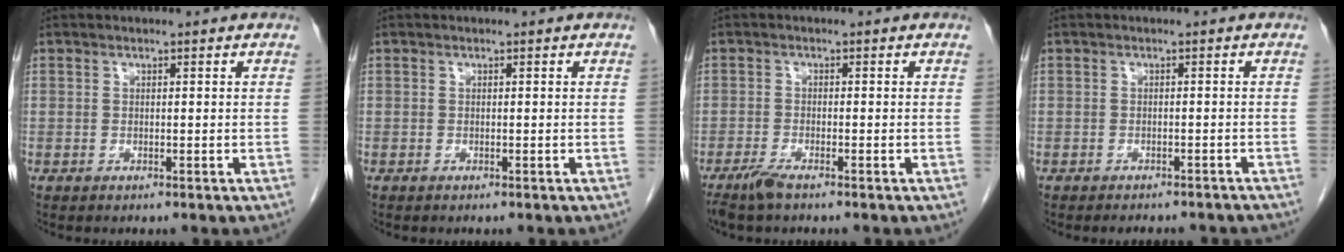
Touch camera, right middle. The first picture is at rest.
{"total": 0.0}
{"total": 2.6, "force": [-2.0, 0.2, 1.6], "torque": [-0.040, -0.007, -0.041]}
{"total": 7.5, "force": [-6.9, 1.9, 2.2], "torque": [-0.022, -0.004, -0.073]}